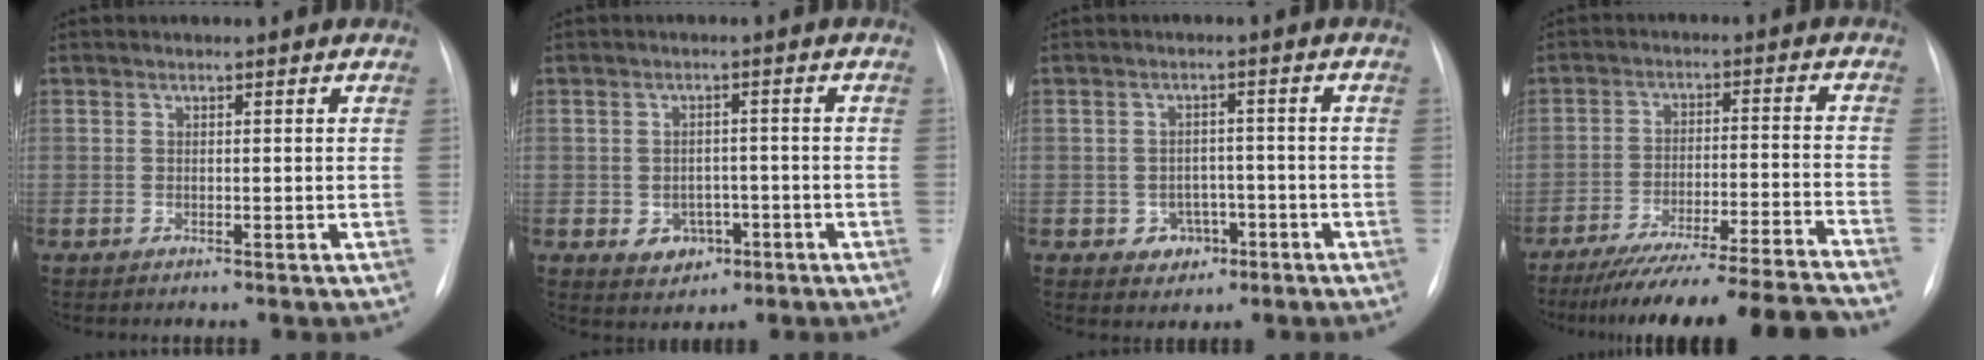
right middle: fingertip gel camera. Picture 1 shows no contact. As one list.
[{"total": 4.4, "force": [-1.5, 3.6, 2.0], "torque": [-0.025, 0.006, -0.009]}, {"total": 4.0, "force": [-1.7, 3.3, 1.4], "torque": [-0.013, 0.010, -0.014]}, {"total": 20.1, "force": [-18.2, -1.4, 8.3], "torque": [-0.115, -0.027, -0.269]}]